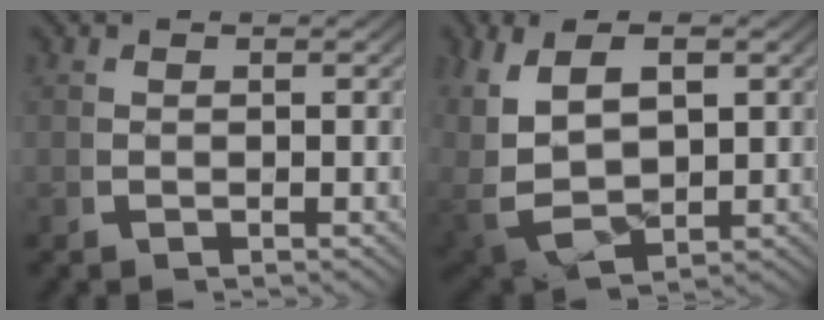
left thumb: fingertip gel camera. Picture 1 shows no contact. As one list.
[{"total": 8.7, "force": [-0.1, 6.2, 6.1], "torque": [-0.167, -0.041, 0.027]}]